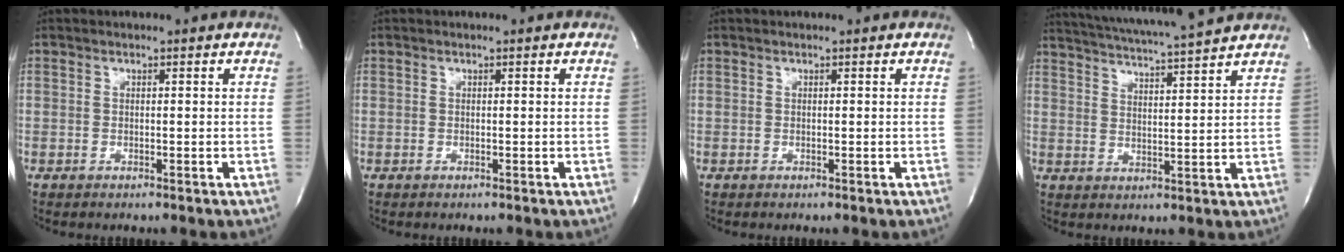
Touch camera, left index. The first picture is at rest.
{"total": 0.0}
{"total": 0.0}
{"total": 13.4, "force": [12.2, -0.8, 5.4], "torque": [-0.102, -0.006, 0.177]}